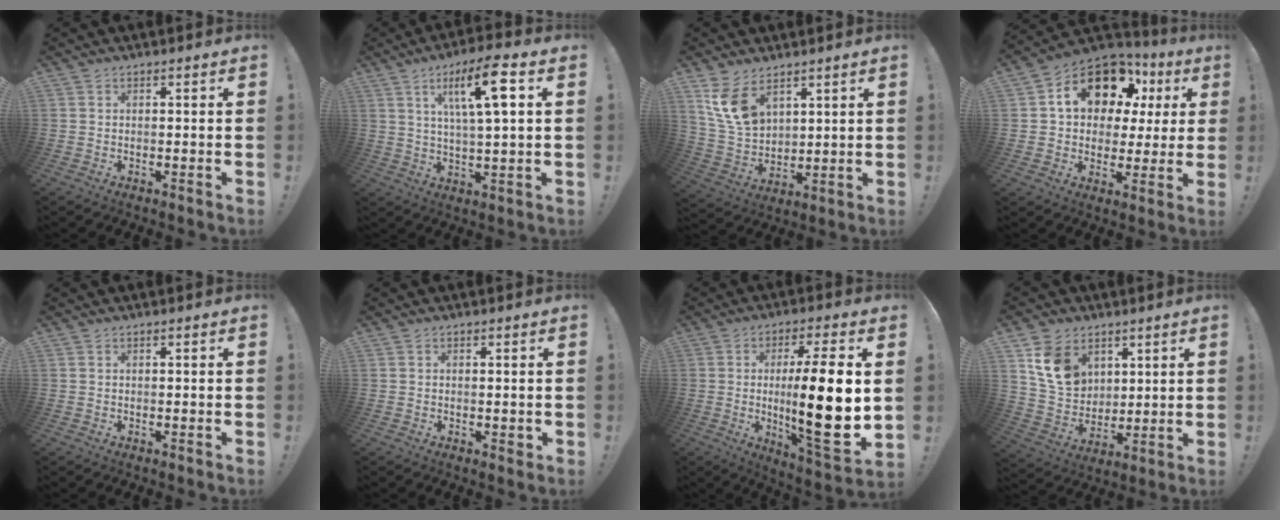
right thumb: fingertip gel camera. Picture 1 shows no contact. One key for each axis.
{"total": 12.8, "fx": 4.6, "fy": 2.5, "fz": 11.7, "tx": -0.194, "ty": -0.004, "tz": 0.065}
{"total": 12.1, "fx": 7.2, "fy": 7.2, "fz": 6.5, "tx": -0.136, "ty": -0.032, "tz": 0.147}
{"total": 16.6, "fx": 8.0, "fy": 11.1, "fz": 9.4, "tx": -0.148, "ty": -0.039, "tz": 0.151}
{"total": 0.0}
{"total": 1.2, "fx": 0.2, "fy": 0.7, "fz": 1.0, "tx": 0.000, "ty": -0.005, "tz": 0.003}
{"total": 21.0, "fx": 0.3, "fy": 3.9, "fz": 20.6, "tx": -0.333, "ty": -0.024, "tz": 0.001}
{"total": 13.5, "fx": 6.6, "fy": 10.0, "fz": 6.4, "tx": -0.118, "ty": -0.019, "tz": 0.137}